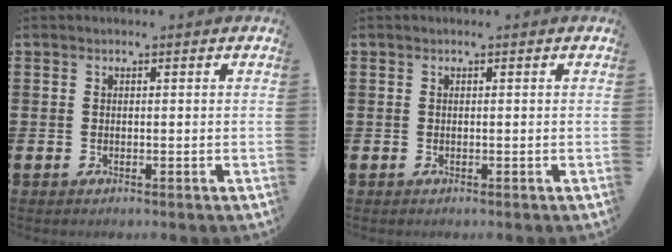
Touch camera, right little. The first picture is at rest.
{"total": 0.0}